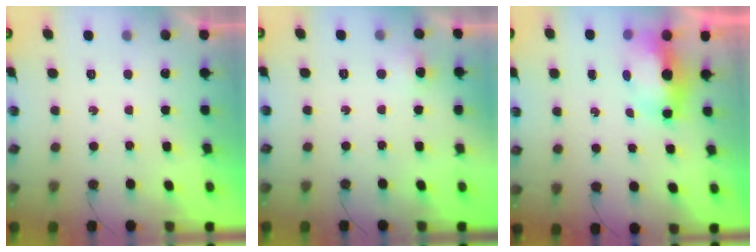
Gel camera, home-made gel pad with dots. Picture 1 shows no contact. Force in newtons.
{"total": 5.9, "press": 5.8, "slide": 0.9}
{"total": 6.8, "press": 6.8, "slide": 0.8}